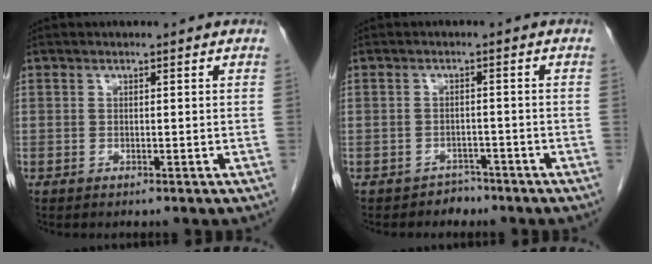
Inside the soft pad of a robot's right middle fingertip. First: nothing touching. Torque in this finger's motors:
{"motor_torque": [0.19, -0.05, 0.01, -0.01]}